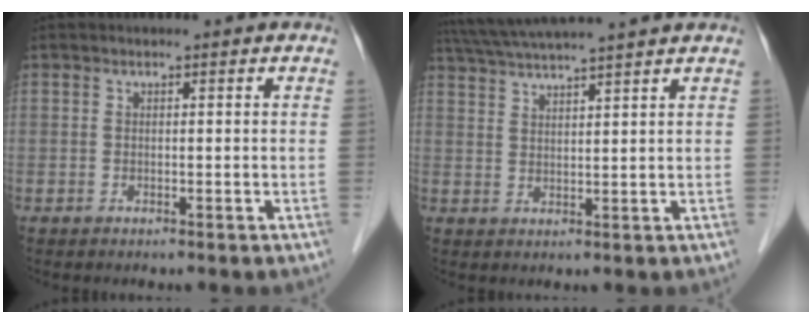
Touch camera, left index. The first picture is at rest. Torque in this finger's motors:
{"motor_torque": [0.06, -0.25, 0.32, 0.15]}